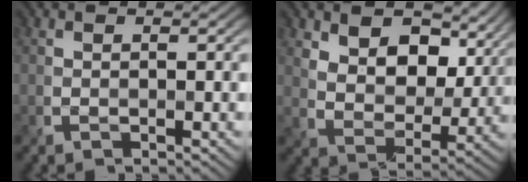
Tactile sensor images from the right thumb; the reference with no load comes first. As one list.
[{"total": 10.4, "force": [4.9, 6.5, 6.5], "torque": [-0.129, -0.003, 0.077]}]